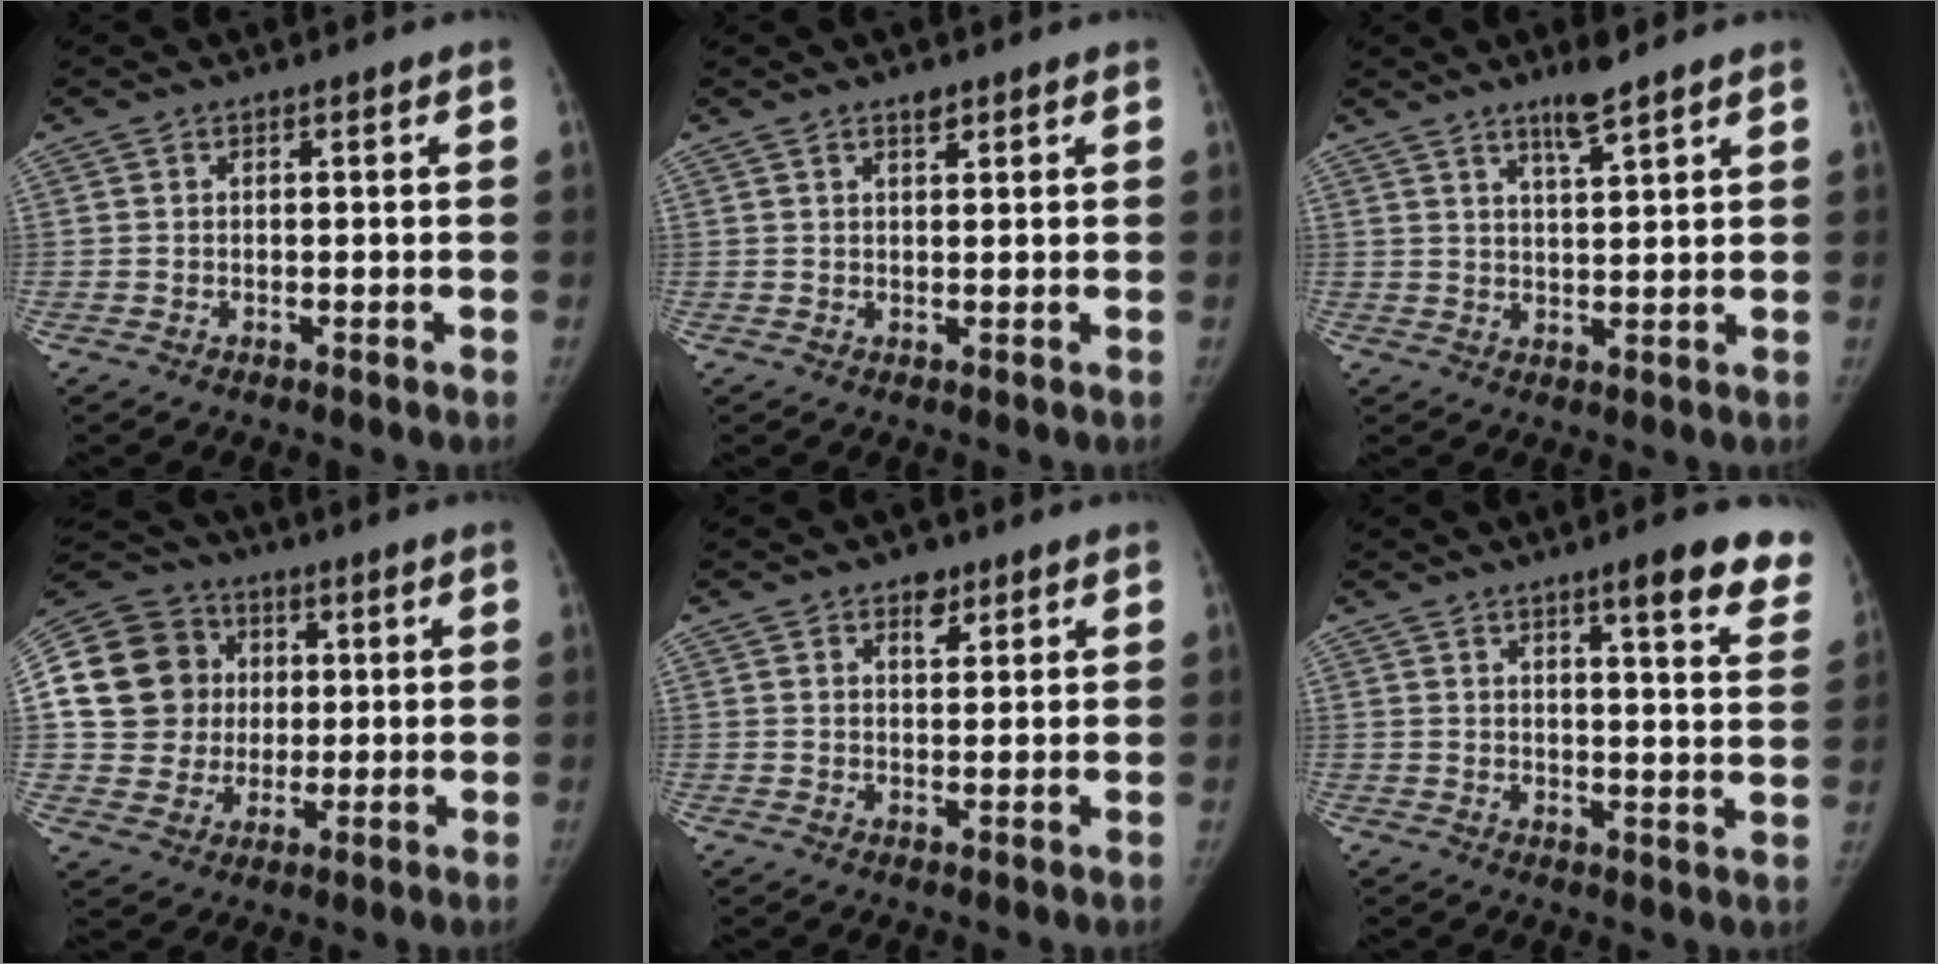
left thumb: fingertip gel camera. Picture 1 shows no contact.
{"total": 1.8, "force": [1.3, 0.7, 1.0], "torque": [-0.010, -0.008, 0.020]}
{"total": 4.9, "force": [3.7, 0.4, 3.2], "torque": [-0.052, -0.025, 0.066]}
{"total": 18.0, "force": [3.0, 16.4, 6.7], "torque": [-0.115, 0.027, 0.060]}
{"total": 3.3, "force": [2.1, 2.0, 1.7], "torque": [-0.007, -0.012, 0.033]}
{"total": 12.4, "force": [8.9, 2.4, 8.3], "torque": [-0.070, -0.045, 0.095]}